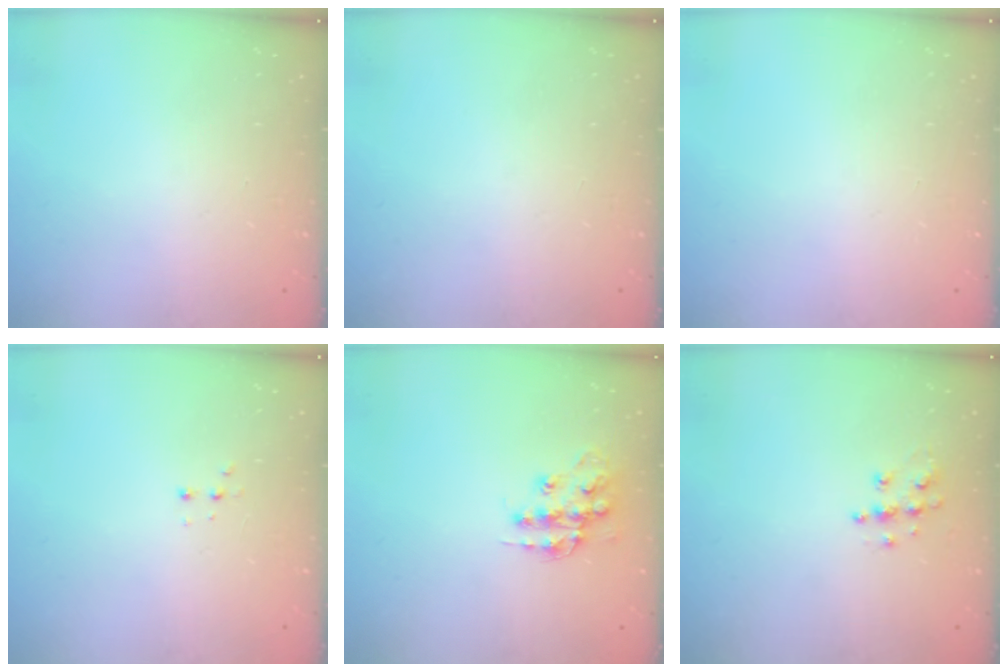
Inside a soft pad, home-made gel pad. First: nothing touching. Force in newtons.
{"total": 0.0}
{"total": 0.0}
{"total": 3.0, "press": 2.9, "slide": 0.7}
{"total": 12.5, "press": 12.5, "slide": 0.9}
{"total": 7.7, "press": 7.7, "slide": 0.3}